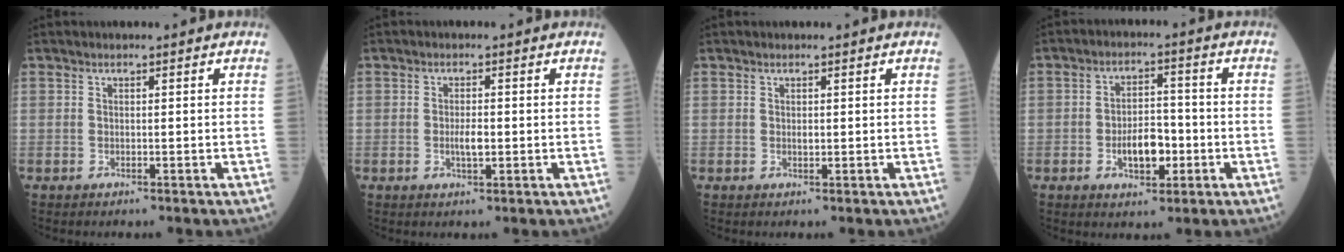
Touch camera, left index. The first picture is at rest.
{"total": 2.3, "force": [-0.5, 0.7, 2.1], "torque": [-0.044, -0.002, -0.008]}
{"total": 0.5, "force": [0.1, 0.4, 0.4], "torque": [-0.009, -0.003, 0.000]}
{"total": 6.3, "force": [-2.0, 3.2, 5.1], "torque": [-0.090, 0.006, -0.031]}